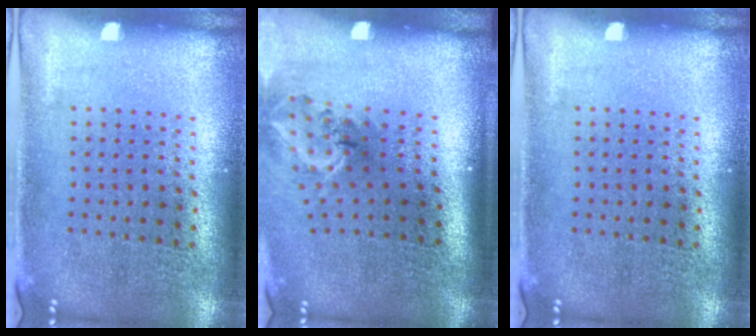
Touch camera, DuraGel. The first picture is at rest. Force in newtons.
{"total": 1.9, "press": 1.3, "slide": 1.5}
{"total": 0.0}